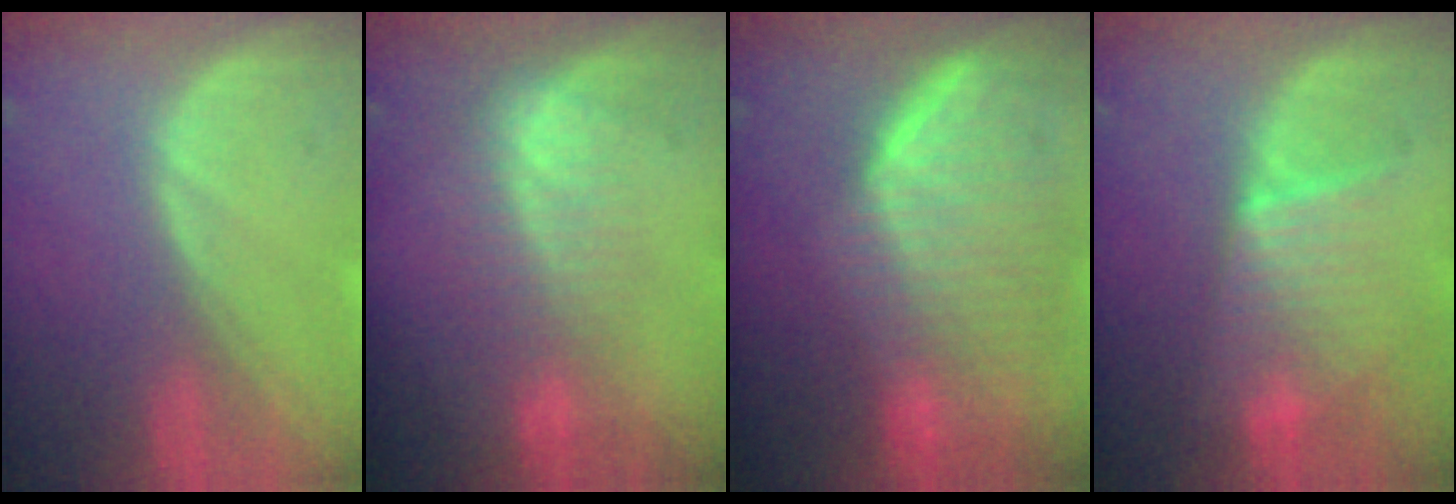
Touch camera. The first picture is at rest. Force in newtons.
{"total": 7.1, "press": 6.1, "slide": 3.7}
{"total": 10.0, "press": 9.0, "slide": 4.3}
{"total": 6.4, "press": 6.3, "slide": 0.7}